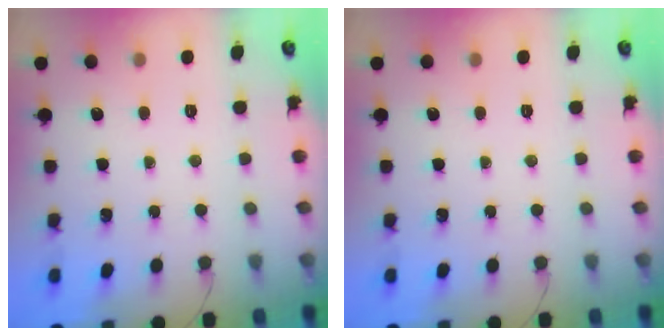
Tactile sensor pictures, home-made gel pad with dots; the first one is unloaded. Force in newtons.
{"total": 0.0}